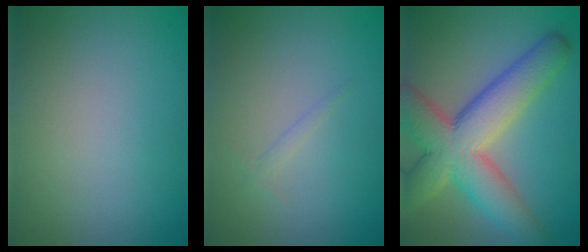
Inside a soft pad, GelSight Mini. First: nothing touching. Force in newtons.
{"total": 0.6, "press": 0.6, "slide": 0.1}
{"total": 10.1, "press": 10.1, "slide": 0.3}